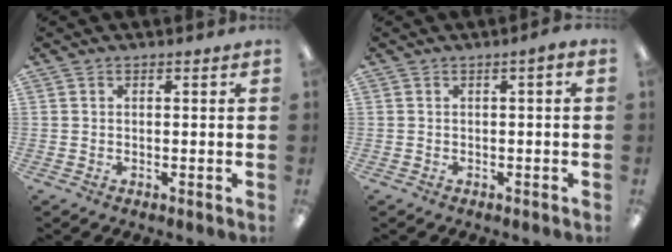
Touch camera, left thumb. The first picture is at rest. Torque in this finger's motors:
{"motor_torque": [-0.10, 0.47, 0.12, 0.10, 0.00]}